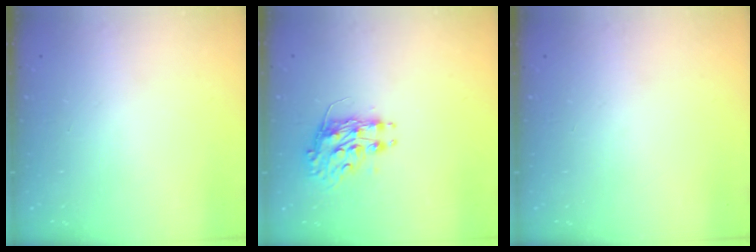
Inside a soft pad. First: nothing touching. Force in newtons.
{"total": 8.7, "press": 8.7, "slide": 0.5}
{"total": 0.0}